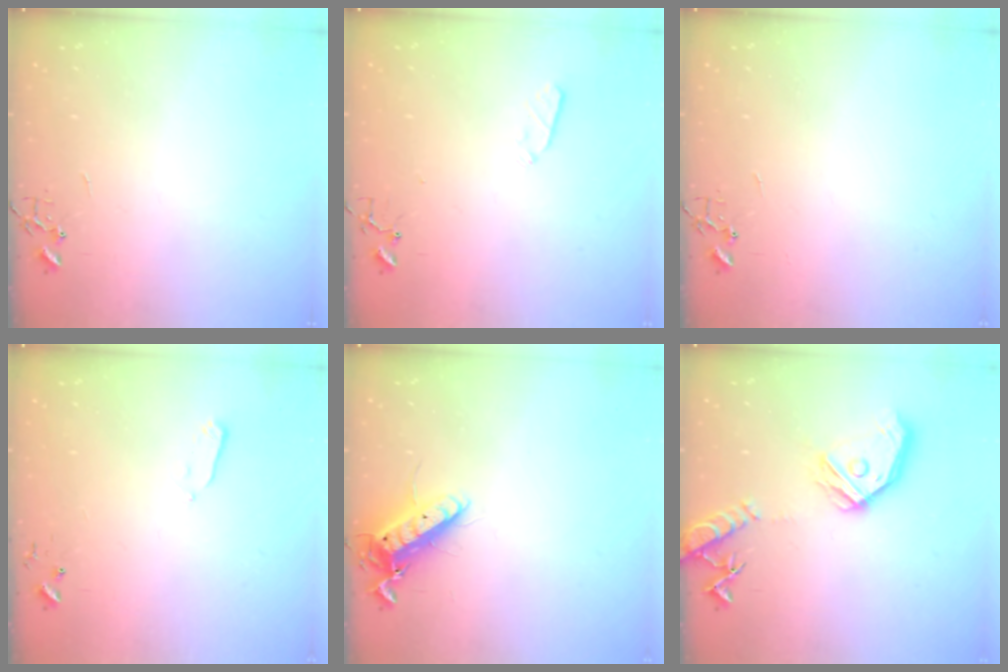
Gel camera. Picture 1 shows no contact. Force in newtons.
{"total": 3.6, "press": 3.6, "slide": 0.5}
{"total": 0.0}
{"total": 2.7, "press": 2.6, "slide": 0.4}
{"total": 12.3, "press": 12.2, "slide": 1.7}
{"total": 17.1, "press": 16.9, "slide": 2.2}